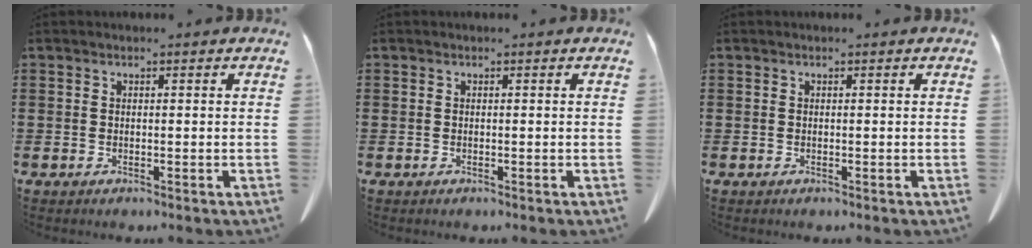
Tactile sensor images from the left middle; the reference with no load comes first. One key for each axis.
{"total": 0.0}
{"total": 0.0}